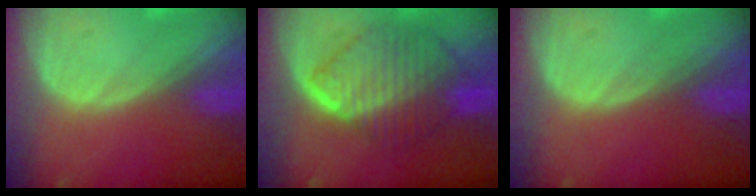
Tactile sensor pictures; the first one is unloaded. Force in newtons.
{"total": 10.0, "press": 9.9, "slide": 0.8}
{"total": 0.0}